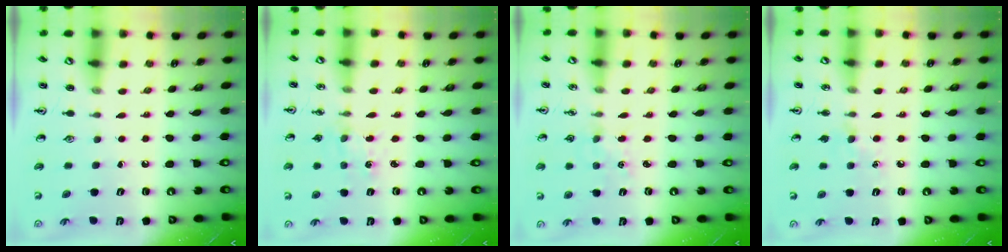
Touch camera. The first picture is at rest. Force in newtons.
{"total": 0.5, "press": 0.5, "slide": 0.1}
{"total": 3.0, "press": 3.0, "slide": 0.4}
{"total": 5.4, "press": 5.3, "slide": 0.8}